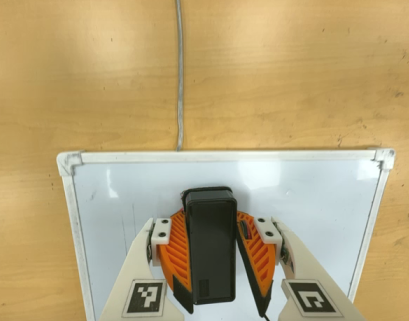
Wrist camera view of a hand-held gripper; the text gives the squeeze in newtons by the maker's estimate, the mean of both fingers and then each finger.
{"total": 15.5, "left": 17.2, "right": 13.7}